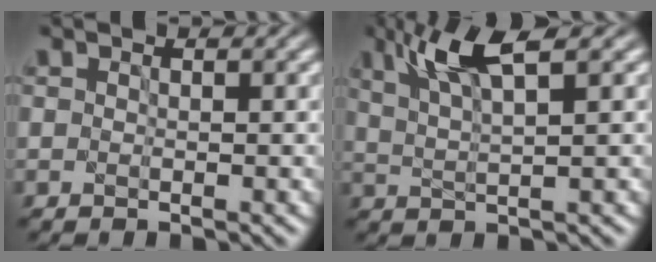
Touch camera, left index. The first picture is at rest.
{"total": 5.6, "force": [3.1, 1.1, 4.5], "torque": [-0.086, 0.010, 0.058]}